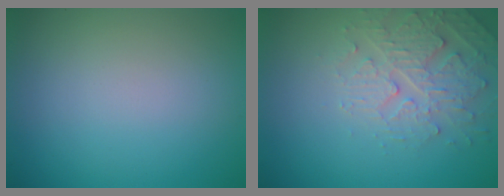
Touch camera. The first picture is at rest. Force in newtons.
{"total": 3.9, "press": 3.8, "slide": 0.7}